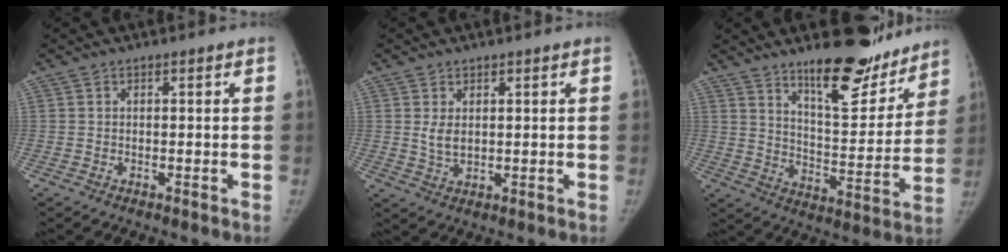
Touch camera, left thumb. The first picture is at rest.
{"total": 3.0, "force": [0.8, 2.0, 2.1], "torque": [-0.027, -0.012, 0.022]}
{"total": 17.5, "force": [13.3, 5.9, 9.6], "torque": [-0.087, -0.104, 0.203]}